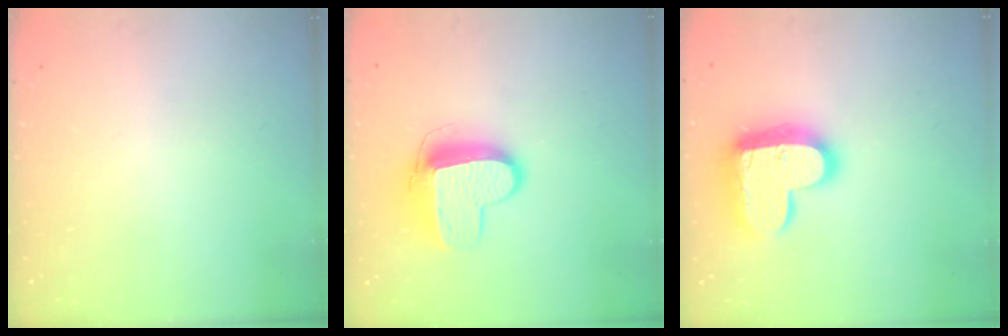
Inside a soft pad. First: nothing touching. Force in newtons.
{"total": 11.1, "press": 11.0, "slide": 1.3}
{"total": 18.0, "press": 18.0, "slide": 1.3}